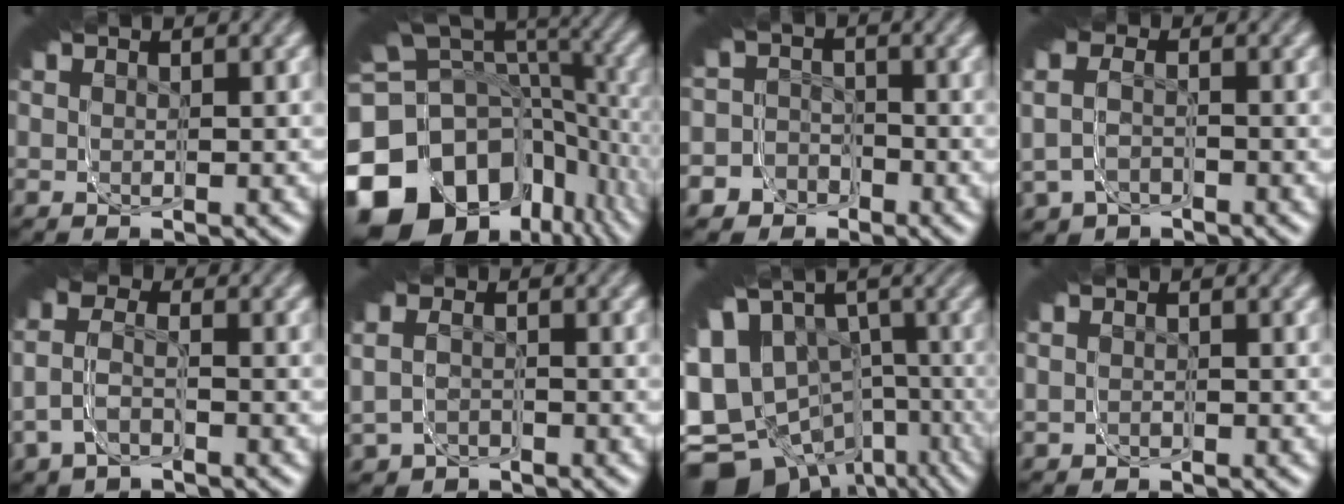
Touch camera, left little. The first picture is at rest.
{"total": 20.2, "force": [-7.3, 14.1, 12.4], "torque": [-0.207, -0.058, -0.106]}
{"total": 10.4, "force": [-2.3, 9.6, 3.5], "torque": [-0.065, -0.035, -0.041]}
{"total": 4.3, "force": [-2.4, 3.2, 1.7], "torque": [-0.022, -0.010, -0.037]}
{"total": 2.9, "force": [-2.1, 1.3, 1.4], "torque": [-0.011, 0.004, -0.039]}
{"total": 5.2, "force": [-2.0, 4.3, 2.1], "torque": [-0.034, -0.015, -0.032]}
{"total": 18.5, "force": [-3.5, 13.9, 11.7], "torque": [-0.188, -0.026, -0.068]}
{"total": 1.7, "force": [-0.9, 1.4, 0.5], "torque": [-0.010, -0.014, -0.009]}